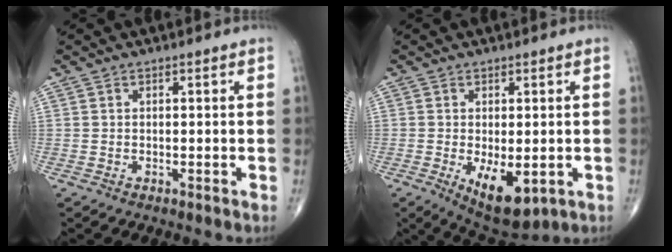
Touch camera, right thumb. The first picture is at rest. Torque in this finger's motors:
{"motor_torque": [-0.07, 0.75, 0.49, 0.31, 0.23]}